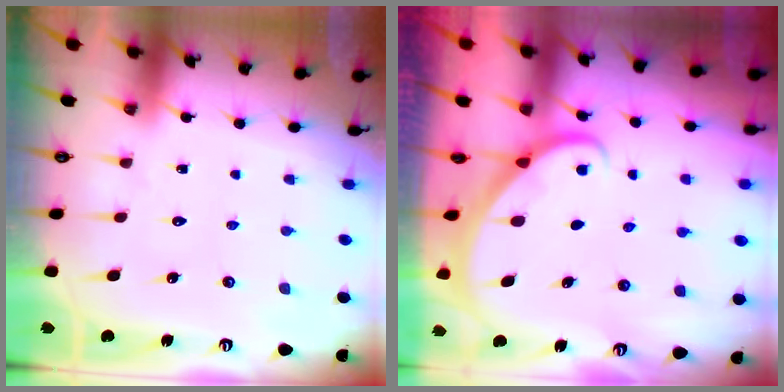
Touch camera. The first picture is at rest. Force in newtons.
{"total": 2.1, "press": 2.1, "slide": 0.1}